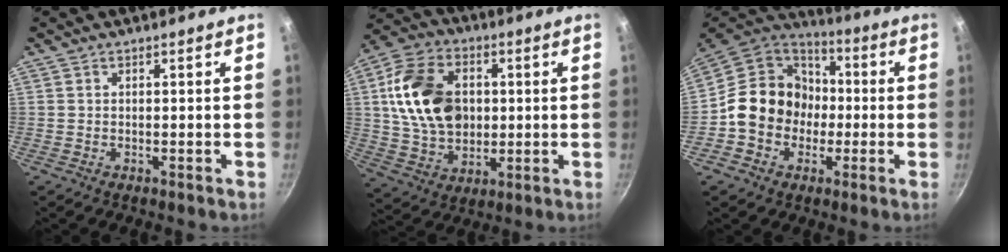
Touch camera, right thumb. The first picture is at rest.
{"total": 18.6, "force": [2.6, 13.3, 12.7], "torque": [-0.209, 0.002, 0.045]}
{"total": 15.6, "force": [-1.8, 13.8, 7.1], "torque": [-0.080, 0.040, -0.044]}